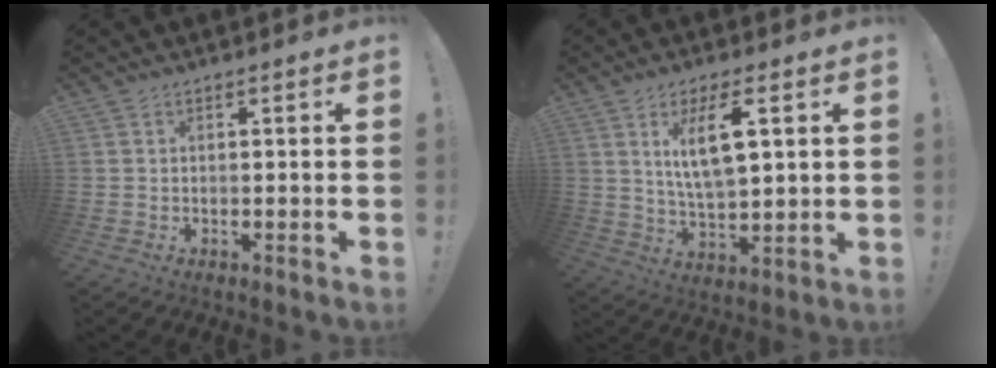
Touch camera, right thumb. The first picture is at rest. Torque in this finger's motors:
{"motor_torque": [0.09, 1.53, 0.13, 0.30, 0.07]}